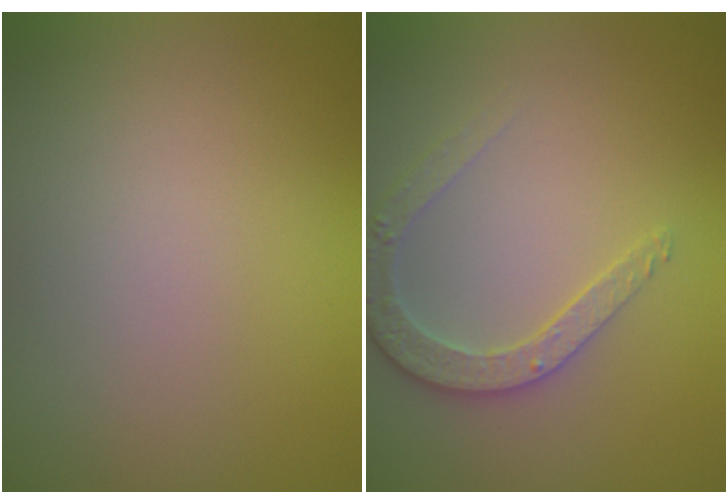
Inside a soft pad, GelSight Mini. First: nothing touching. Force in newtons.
{"total": 2.7, "press": 2.6, "slide": 0.7}